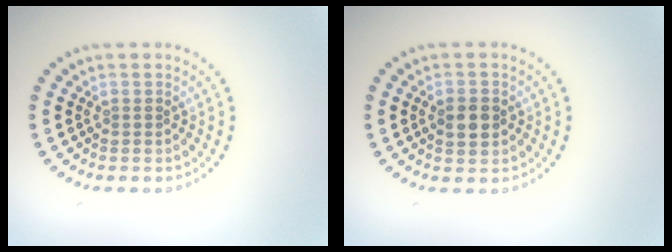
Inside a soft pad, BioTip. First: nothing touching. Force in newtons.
{"total": 2.6, "press": 2.6, "slide": 0.0}